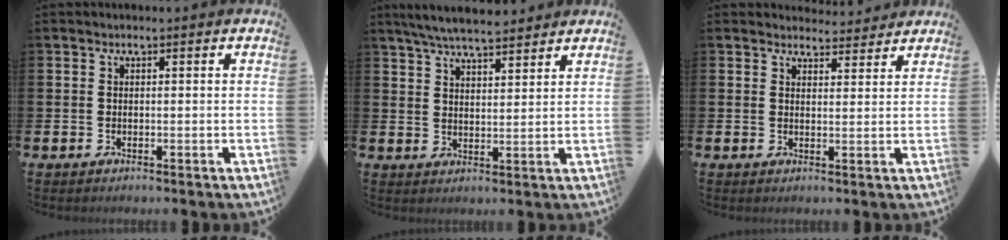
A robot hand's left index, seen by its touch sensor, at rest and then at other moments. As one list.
[{"total": 6.1, "force": [5.8, 0.9, 1.8], "torque": [-0.046, -0.021, 0.104]}, {"total": 3.3, "force": [3.2, 0.7, -0.2], "torque": [0.008, -0.021, 0.056]}]